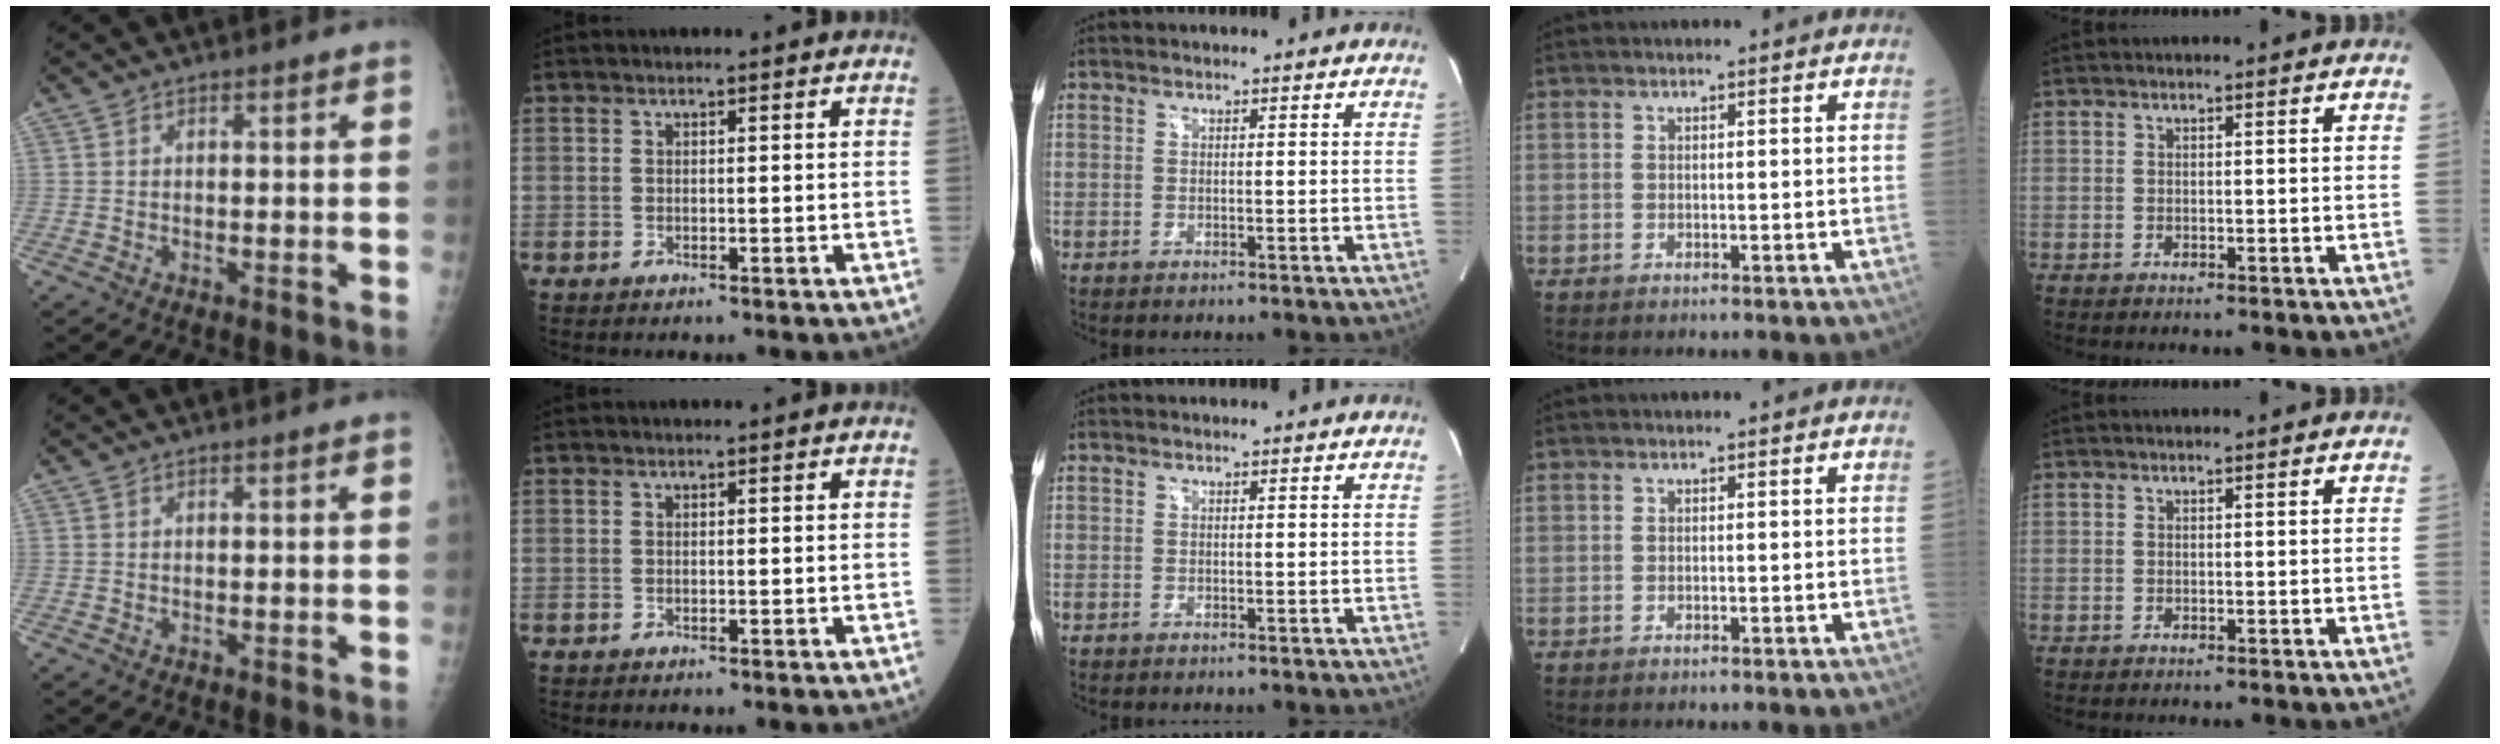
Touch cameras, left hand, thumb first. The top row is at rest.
{}